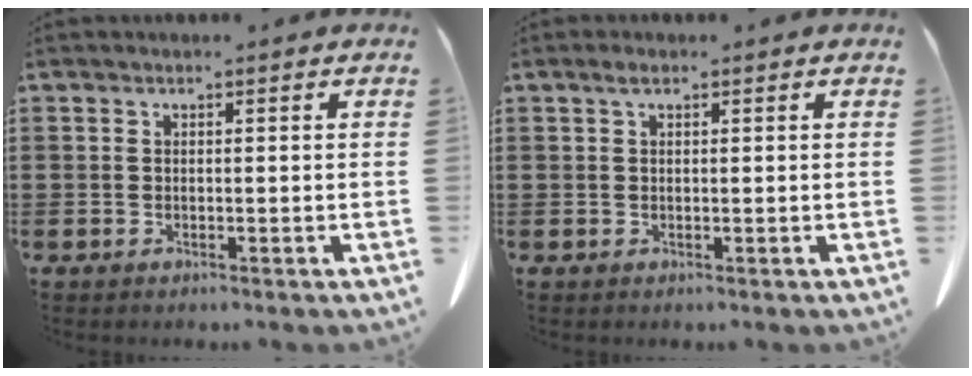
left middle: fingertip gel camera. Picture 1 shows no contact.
{"total": 1.1, "force": [0.4, 0.5, 1.0], "torque": [-0.021, 0.005, 0.007]}